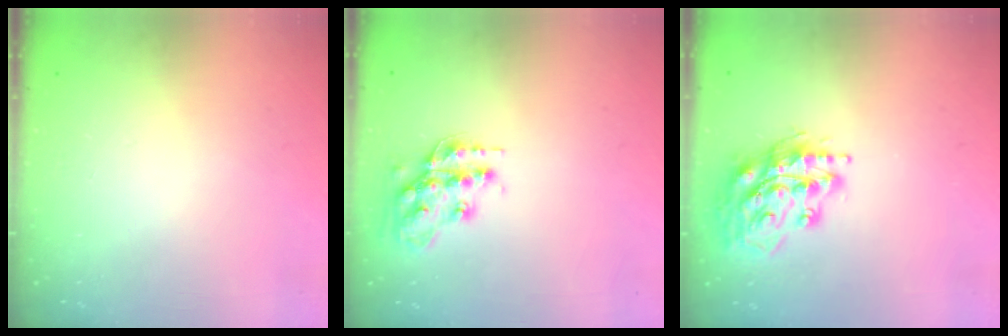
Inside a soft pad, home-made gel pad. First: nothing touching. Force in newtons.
{"total": 15.4, "press": 15.4, "slide": 1.0}
{"total": 16.9, "press": 16.7, "slide": 2.3}